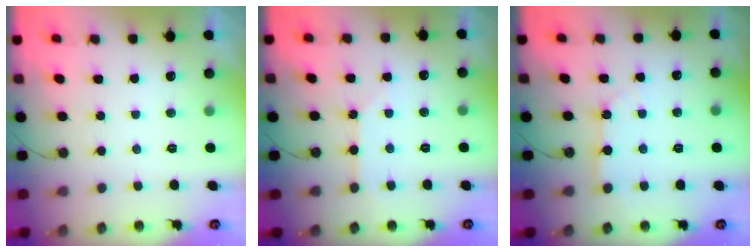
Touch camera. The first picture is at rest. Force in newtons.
{"total": 3.0, "press": 3.0, "slide": 0.4}
{"total": 3.2, "press": 3.2, "slide": 0.5}